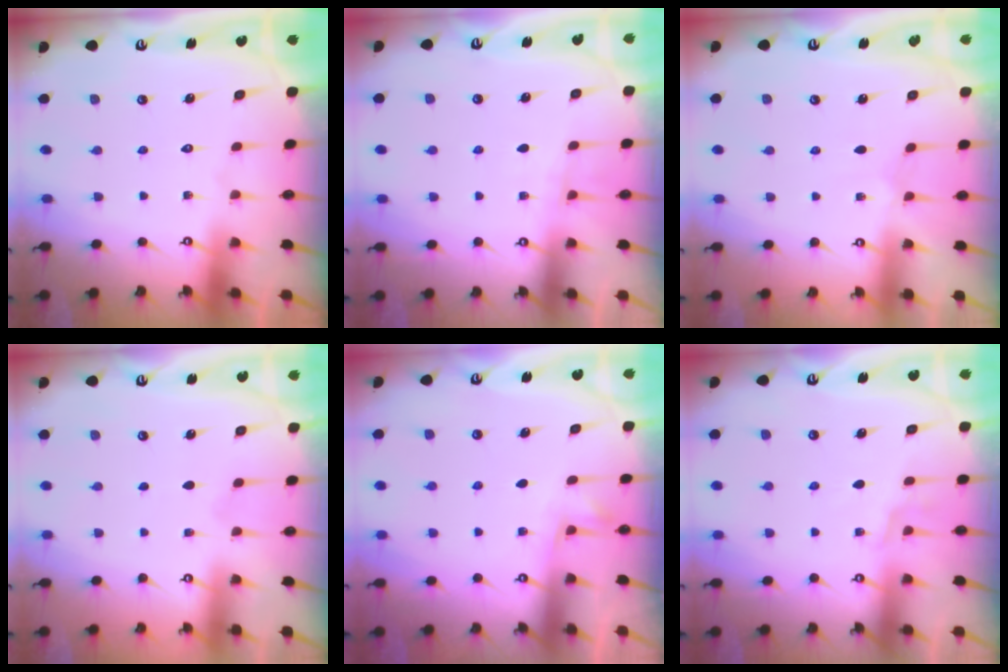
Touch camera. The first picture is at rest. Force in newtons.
{"total": 3.0, "press": 2.9, "slide": 0.4}
{"total": 0.5, "press": 0.5, "slide": 0.2}
{"total": 2.7, "press": 2.3, "slide": 1.6}
{"total": 3.0, "press": 3.0, "slide": 0.4}
{"total": 4.7, "press": 4.5, "slide": 1.3}